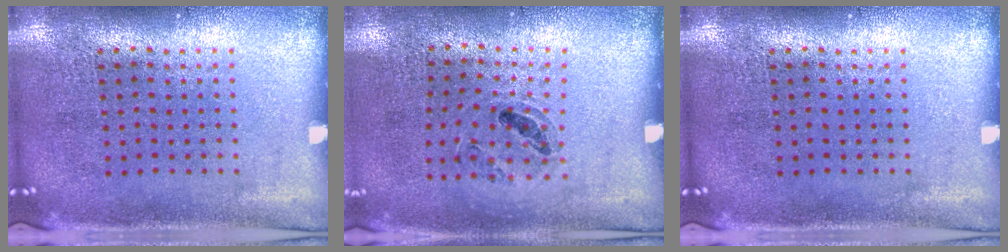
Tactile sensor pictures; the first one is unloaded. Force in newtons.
{"total": 0.9, "press": 0.8, "slide": 0.4}
{"total": 0.0}